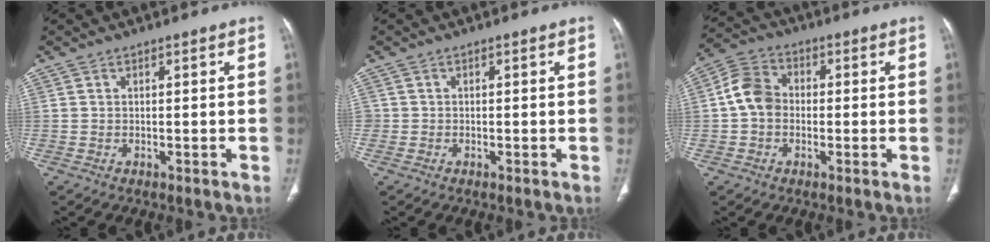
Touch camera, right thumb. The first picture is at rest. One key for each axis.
{"total": 0.8, "fx": -0.1, "fy": 0.8, "fz": 0.0, "tx": 0.006, "ty": 0.005, "tz": -0.002}
{"total": 7.7, "fx": -0.3, "fy": 6.2, "fz": 4.6, "tx": -0.076, "ty": 0.022, "tz": -0.018}